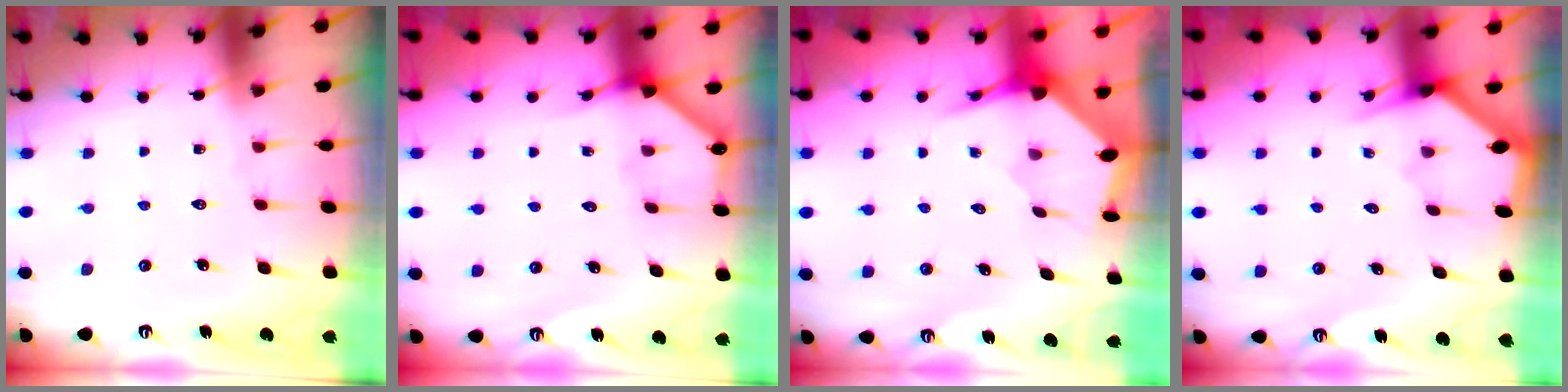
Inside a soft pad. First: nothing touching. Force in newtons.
{"total": 3.2, "press": 3.2, "slide": 0.3}
{"total": 3.7, "press": 3.6, "slide": 0.5}
{"total": 2.9, "press": 2.9, "slide": 0.2}